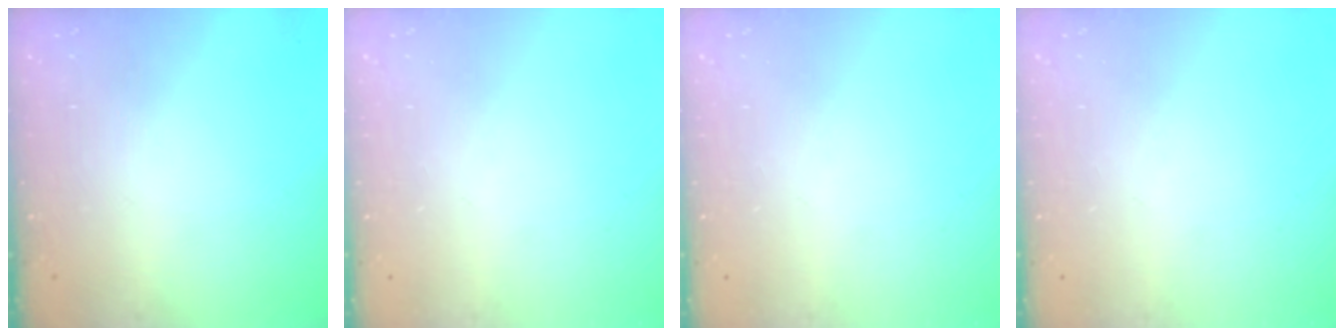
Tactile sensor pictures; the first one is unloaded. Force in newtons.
{"total": 0.0}
{"total": 0.0}
{"total": 0.0}